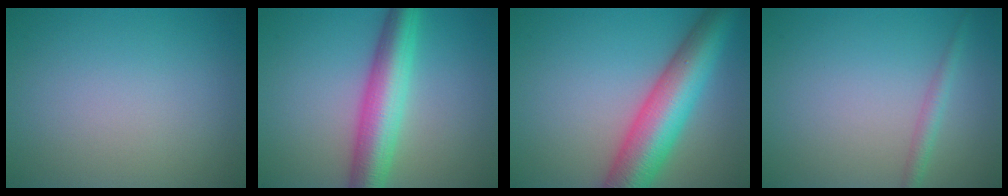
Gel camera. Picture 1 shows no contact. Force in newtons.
{"total": 6.8, "press": 6.8, "slide": 0.2}
{"total": 9.5, "press": 9.5, "slide": 0.1}
{"total": 1.6, "press": 1.5, "slide": 0.2}